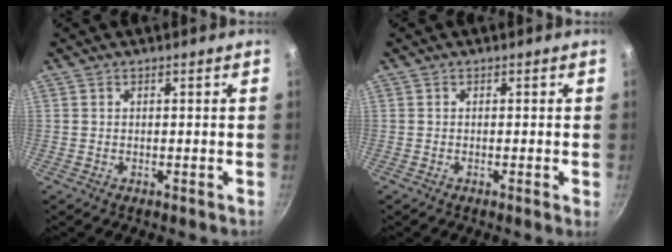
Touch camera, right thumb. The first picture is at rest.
{"total": 0.9, "force": [-0.3, -0.1, 0.8], "torque": [-0.013, -0.003, -0.007]}